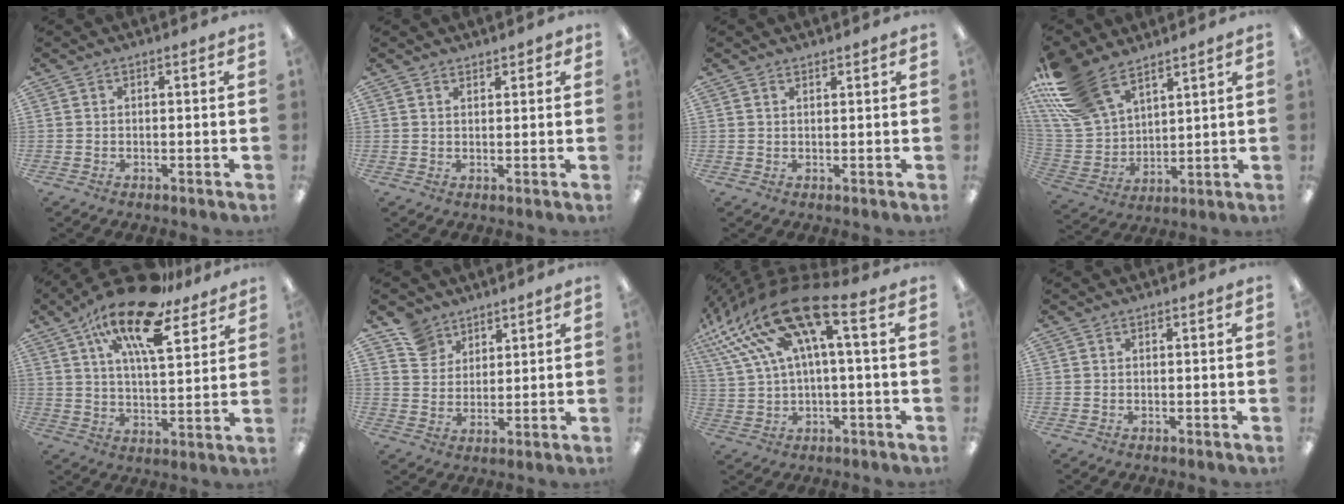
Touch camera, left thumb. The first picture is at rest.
{"total": 1.9, "force": [1.8, 0.8, 0.2], "torque": [-0.005, -0.003, 0.034]}
{"total": 1.0, "force": [1.0, 0.2, 0.1], "torque": [-0.003, -0.002, 0.019]}
{"total": 17.6, "force": [12.7, 8.8, 8.6], "torque": [-0.209, -0.053, 0.239]}
{"total": 18.7, "force": [12.4, 6.2, 12.6], "torque": [-0.213, -0.069, 0.207]}
{"total": 7.4, "force": [5.7, 4.5, 0.7], "torque": [-0.025, -0.028, 0.113]}
{"total": 19.7, "force": [9.0, 6.0, 16.5], "torque": [-0.340, -0.052, 0.152]}
{"total": 0.0}